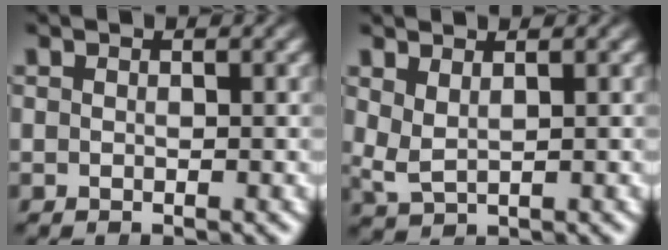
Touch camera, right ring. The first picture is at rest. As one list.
[{"total": 2.2, "force": [1.1, 1.5, 1.1], "torque": [-0.046, -0.018, 0.033]}]